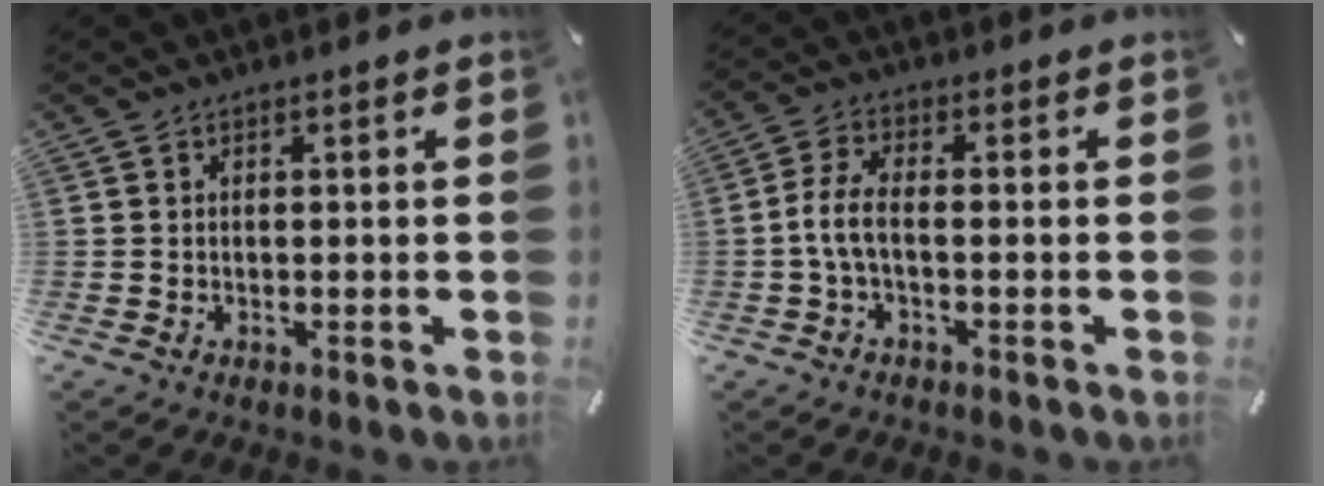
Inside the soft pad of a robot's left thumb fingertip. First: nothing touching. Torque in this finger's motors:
{"motor_torque": [-0.41, 0.67, 0.32, -0.23, 0.26]}